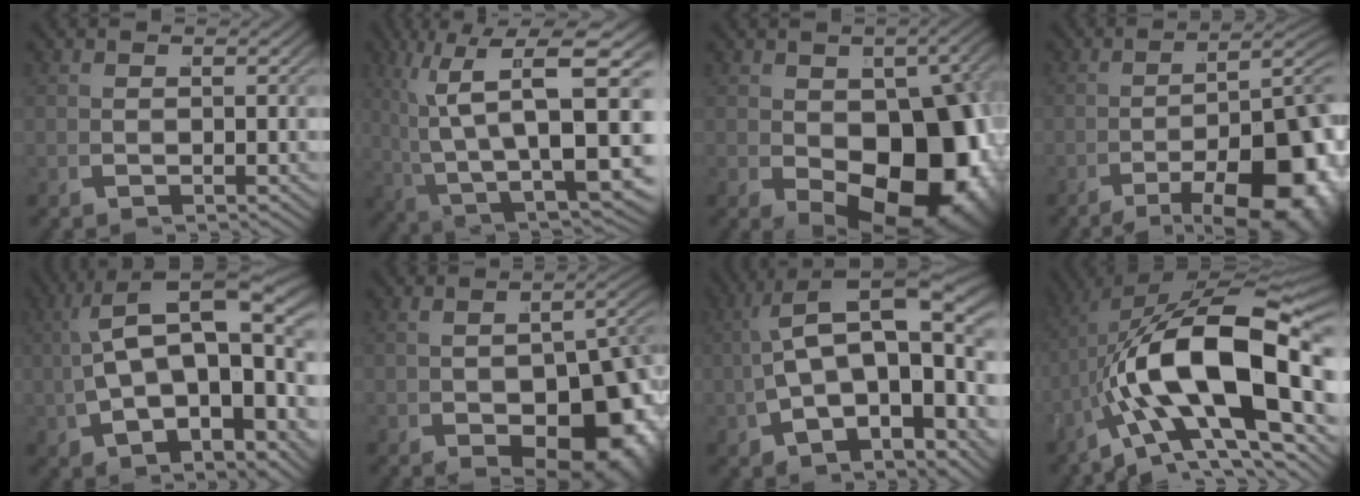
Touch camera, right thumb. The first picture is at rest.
{"total": 14.8, "force": [-0.8, 8.1, 12.4], "torque": [-0.224, -0.056, 0.032]}
{"total": 16.6, "force": [-1.8, 10.3, 12.9], "torque": [-0.199, -0.068, 0.010]}
{"total": 14.7, "force": [-3.9, 7.5, 12.0], "torque": [-0.165, -0.039, -0.041]}
{"total": 14.4, "force": [2.3, 8.3, 11.5], "torque": [-0.198, 0.010, 0.030]}
{"total": 12.5, "force": [-2.5, 7.4, 9.8], "torque": [-0.140, -0.044, -0.010]}
{"total": 13.8, "force": [0.9, 8.5, 10.9], "torque": [-0.197, -0.008, 0.014]}
{"total": 18.0, "force": [-0.8, 9.4, 15.3], "torque": [-0.289, -0.057, 0.024]}